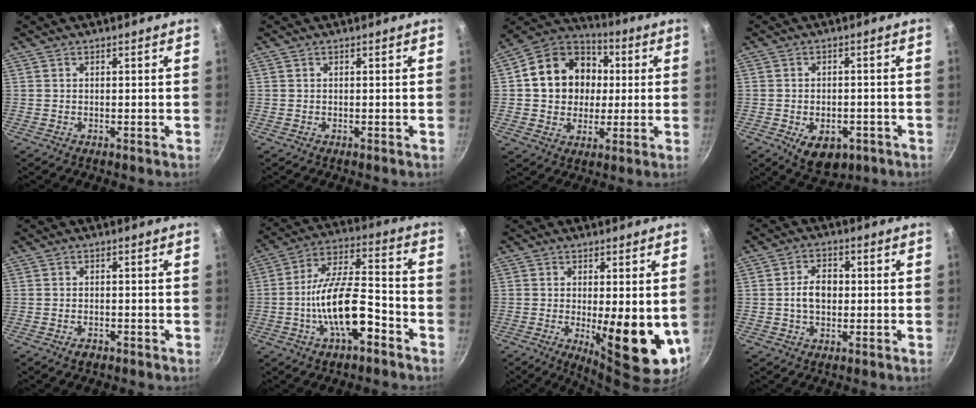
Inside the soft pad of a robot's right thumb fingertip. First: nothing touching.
{"total": 0.0}
{"total": 17.1, "force": [2.2, 14.3, 9.1], "torque": [-0.121, 0.023, 0.030]}
{"total": 8.4, "force": [-3.3, 5.3, 5.7], "torque": [-0.059, 0.005, -0.034]}
{"total": 1.7, "force": [-1.1, 0.9, 0.9], "torque": [-0.016, 0.009, -0.017]}
{"total": 15.4, "force": [-6.1, 6.1, 12.8], "torque": [-0.204, 0.049, -0.112]}
{"total": 13.4, "force": [-1.6, 4.2, 12.6], "torque": [-0.149, -0.020, -0.008]}
{"total": 5.9, "force": [-0.1, 4.1, 4.3], "torque": [-0.054, 0.013, -0.008]}